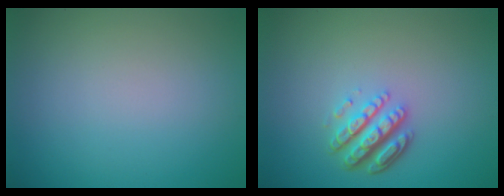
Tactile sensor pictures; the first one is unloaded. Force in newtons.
{"total": 4.4, "press": 3.3, "slide": 3.0}